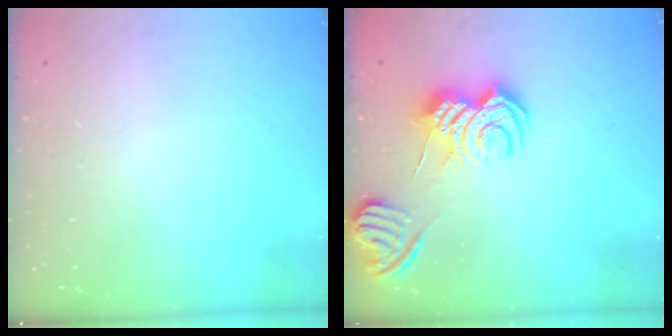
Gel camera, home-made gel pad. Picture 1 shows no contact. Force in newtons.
{"total": 9.0, "press": 9.0, "slide": 0.7}